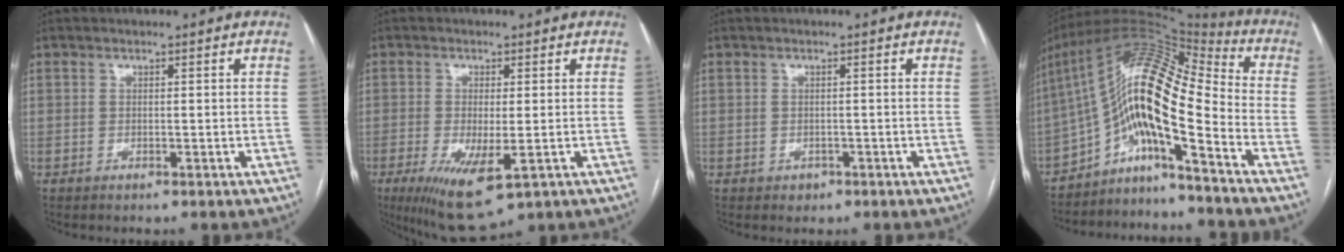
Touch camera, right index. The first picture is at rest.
{"total": 9.2, "force": [-3.6, 2.7, 8.0], "torque": [-0.141, -0.025, -0.047]}
{"total": 1.1, "force": [-0.5, 1.0, 0.2], "torque": [-0.003, 0.003, -0.004]}
{"total": 17.2, "force": [-6.7, 3.6, 15.4], "torque": [-0.279, 0.043, -0.112]}